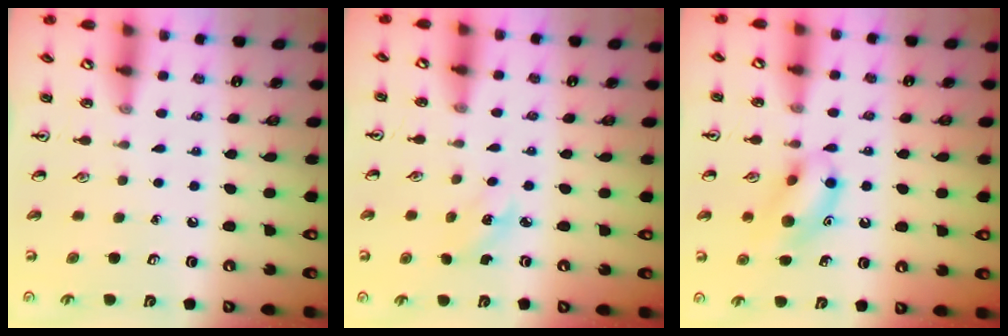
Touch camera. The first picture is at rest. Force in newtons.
{"total": 2.5, "press": 2.4, "slide": 0.9}
{"total": 11.8, "press": 11.7, "slide": 1.7}